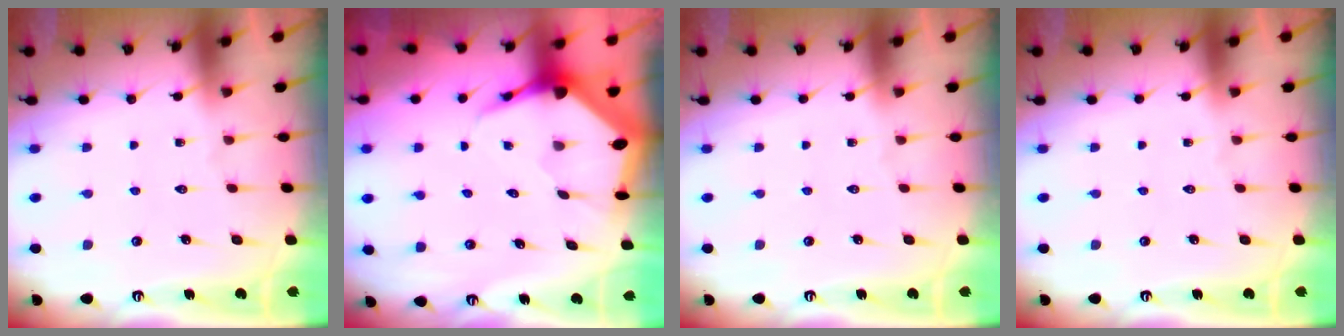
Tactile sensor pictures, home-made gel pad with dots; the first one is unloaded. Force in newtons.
{"total": 5.4, "press": 5.3, "slide": 0.5}
{"total": 0.0}
{"total": 0.0}